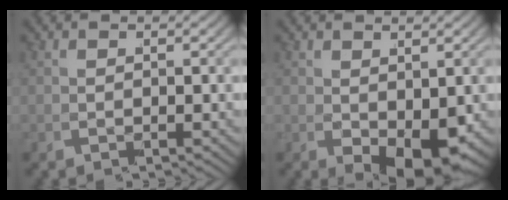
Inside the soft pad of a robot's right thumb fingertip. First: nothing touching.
{"total": 4.4, "force": [-0.9, 1.9, 3.8], "torque": [-0.070, -0.020, -0.001]}